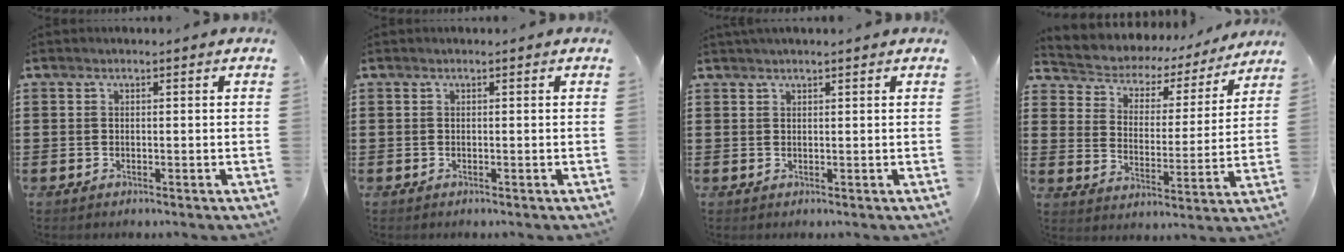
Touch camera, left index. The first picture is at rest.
{"total": 0.0}
{"total": 0.9, "force": [0.8, 0.0, 0.3], "torque": [-0.008, -0.001, 0.017]}
{"total": 3.7, "force": [3.3, 1.6, 0.3], "torque": [-0.032, -0.027, 0.046]}